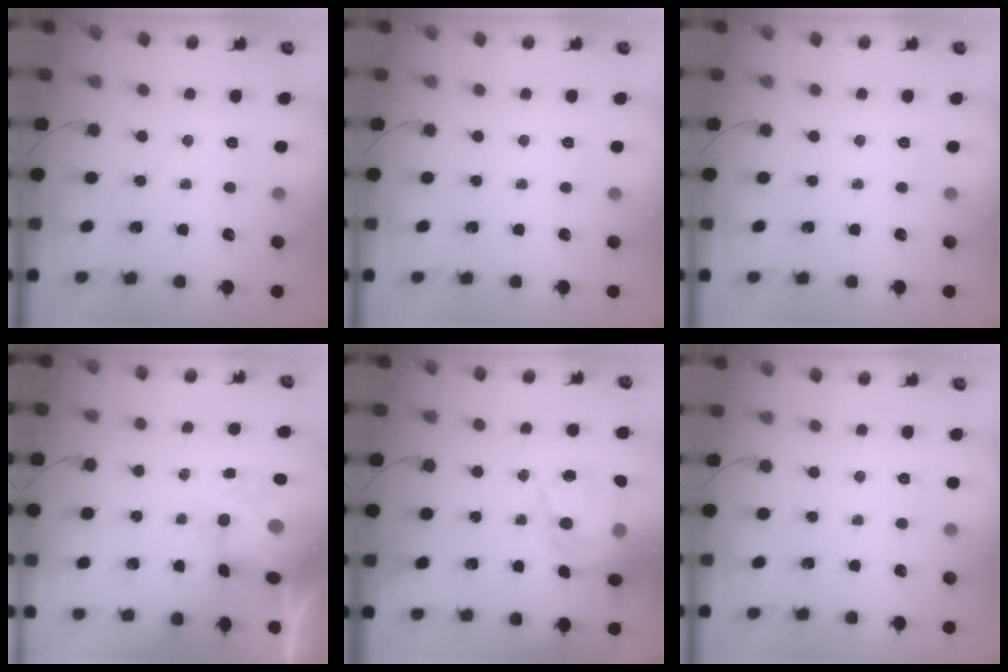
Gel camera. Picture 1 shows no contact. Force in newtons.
{"total": 0.0}
{"total": 0.0}
{"total": 6.0, "press": 5.8, "slide": 1.6}
{"total": 16.8, "press": 16.4, "slide": 3.2}
{"total": 0.0}